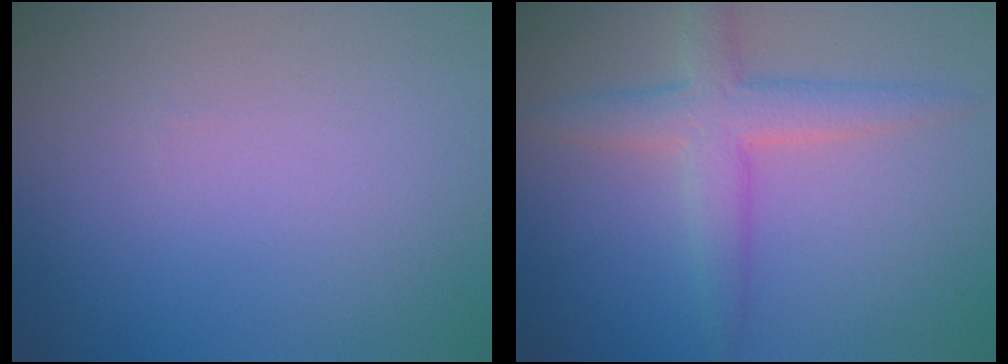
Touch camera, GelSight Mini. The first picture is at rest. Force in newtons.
{"total": 3.9, "press": 3.9, "slide": 0.1}